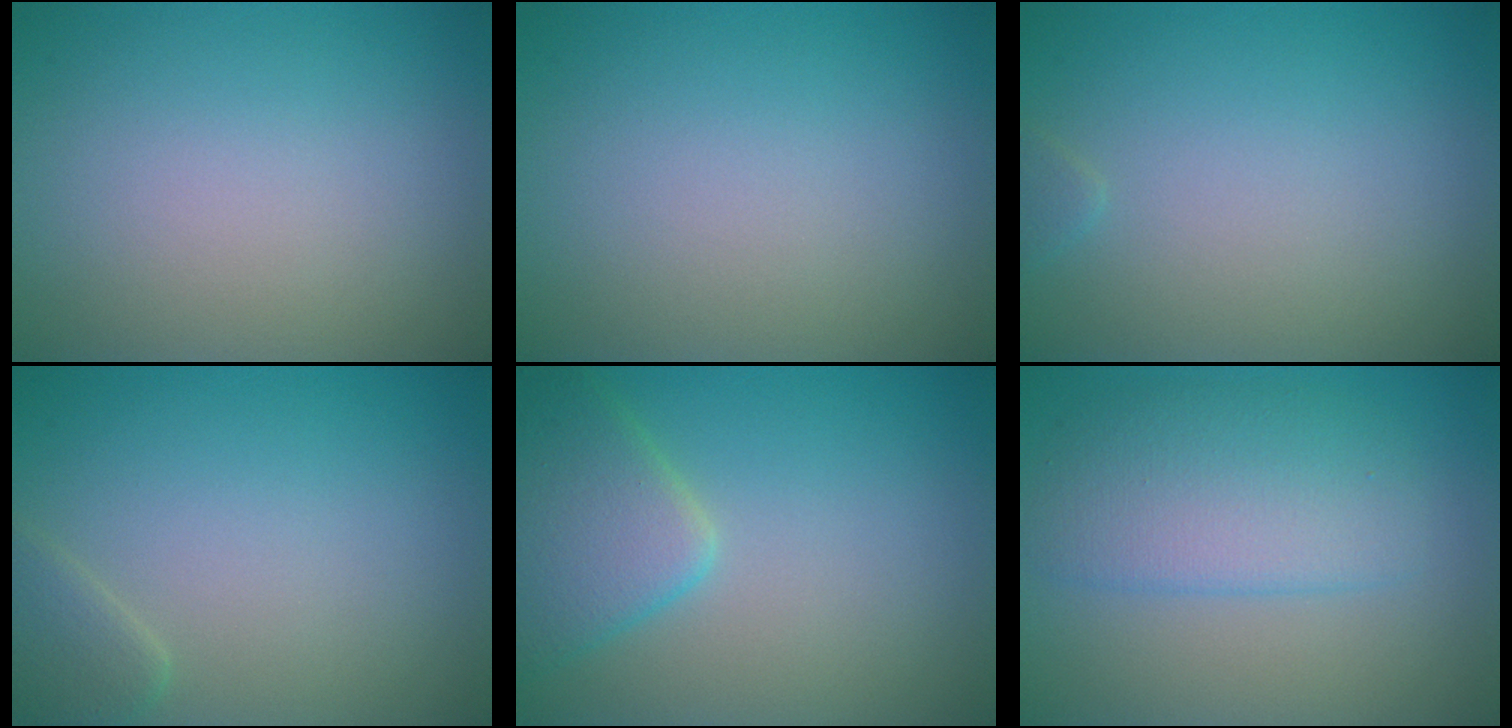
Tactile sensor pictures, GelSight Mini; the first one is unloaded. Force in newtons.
{"total": 0.0}
{"total": 0.5, "press": 0.5, "slide": 0.1}
{"total": 1.9, "press": 1.9, "slide": 0.1}
{"total": 4.9, "press": 4.9, "slide": 0.3}
{"total": 4.6, "press": 4.6, "slide": 0.1}